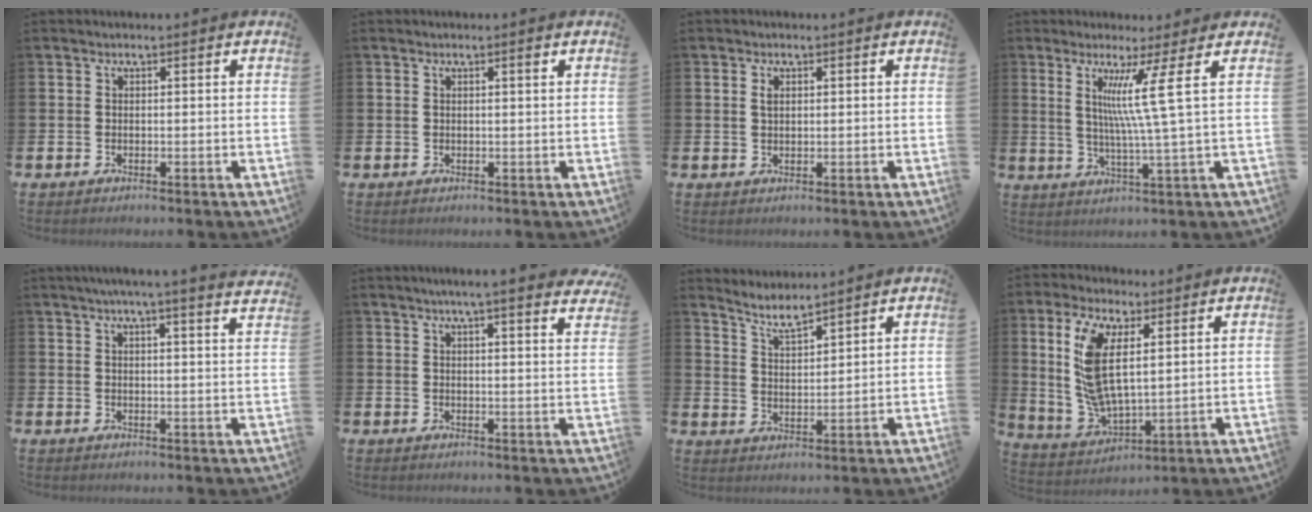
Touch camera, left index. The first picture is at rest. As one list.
[{"total": 0.9, "force": [0.4, 0.0, 0.8], "torque": [-0.013, 0.000, 0.005]}, {"total": 1.2, "force": [0.6, 0.7, 0.7], "torque": [0.001, -0.002, 0.006]}, {"total": 8.0, "force": [2.9, -1.4, 7.3], "torque": [-0.146, -0.012, 0.040]}, {"total": 4.1, "force": [3.8, -0.9, 1.4], "torque": [-0.026, -0.020, 0.065]}, {"total": 4.3, "force": [3.9, -0.5, 1.7], "torque": [-0.033, -0.018, 0.066]}, {"total": 5.0, "force": [4.7, 0.4, 1.6], "torque": [-0.051, -0.020, 0.084]}, {"total": 10.1, "force": [3.6, 4.7, 8.2], "torque": [-0.186, -0.004, 0.060]}]